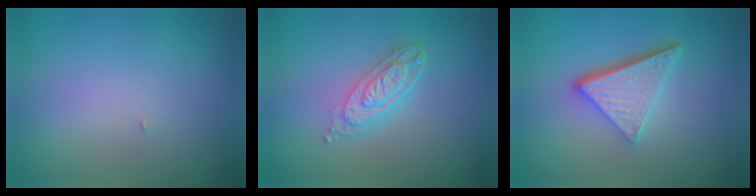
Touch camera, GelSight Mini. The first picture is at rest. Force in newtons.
{"total": 3.8, "press": 2.8, "slide": 2.6}
{"total": 5.6, "press": 3.8, "slide": 4.2}